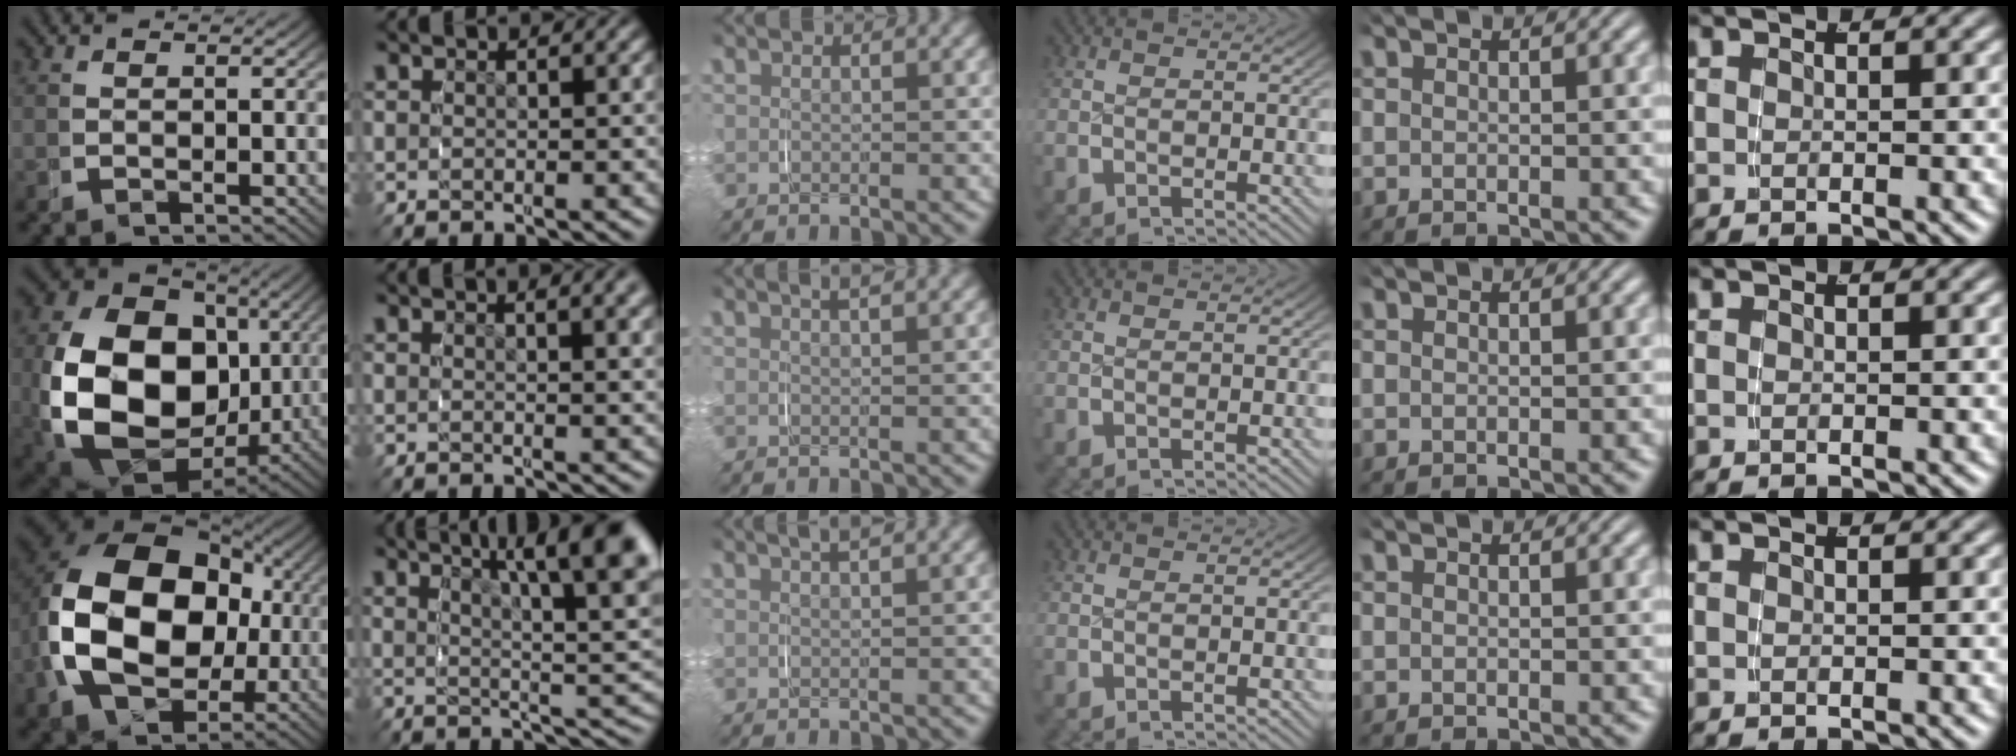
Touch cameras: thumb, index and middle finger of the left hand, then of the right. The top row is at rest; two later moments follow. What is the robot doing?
{"motion": "grasp_and_lifting", "object": "paper plate"}